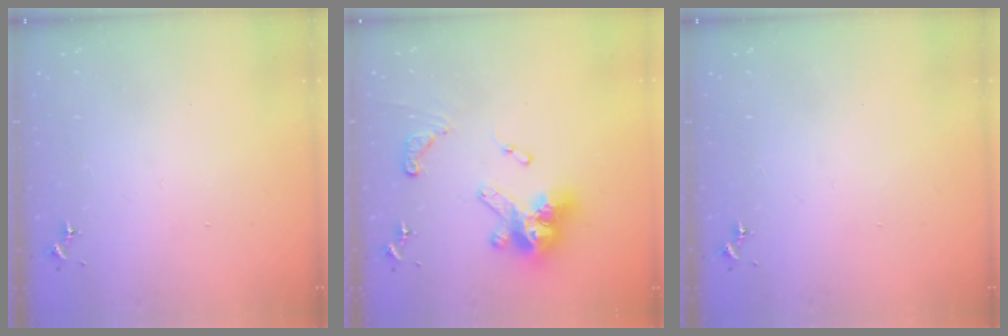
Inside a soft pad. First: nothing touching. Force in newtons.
{"total": 17.3, "press": 17.2, "slide": 1.9}
{"total": 0.0}